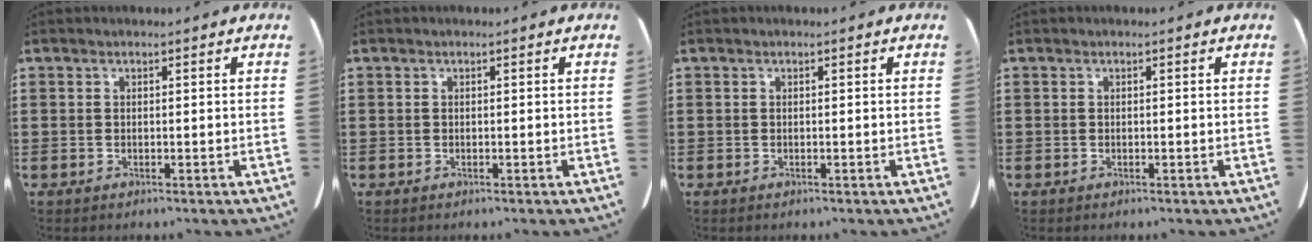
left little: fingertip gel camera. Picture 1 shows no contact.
{"total": 0.0}
{"total": 0.0}
{"total": 0.0}